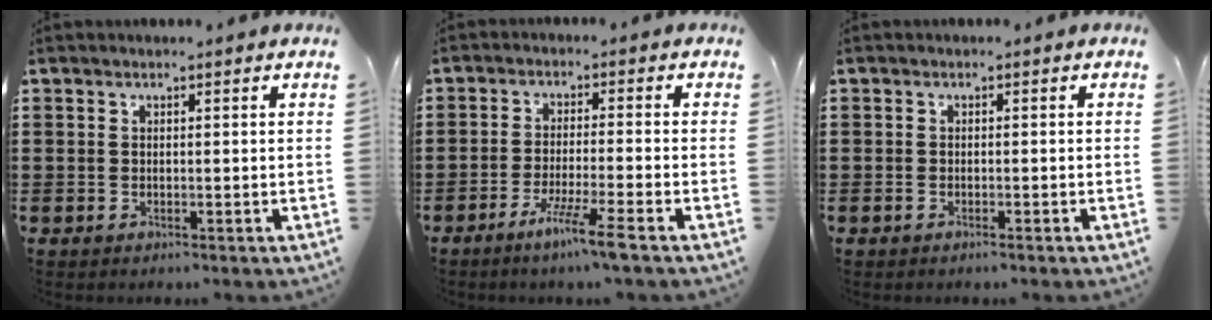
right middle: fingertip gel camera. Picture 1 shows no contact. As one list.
[{"total": 5.7, "force": [-4.1, -0.6, 3.9], "torque": [-0.073, -0.013, -0.076]}, {"total": 0.6, "force": [-0.4, 0.1, 0.4], "torque": [-0.008, -0.002, -0.007]}]